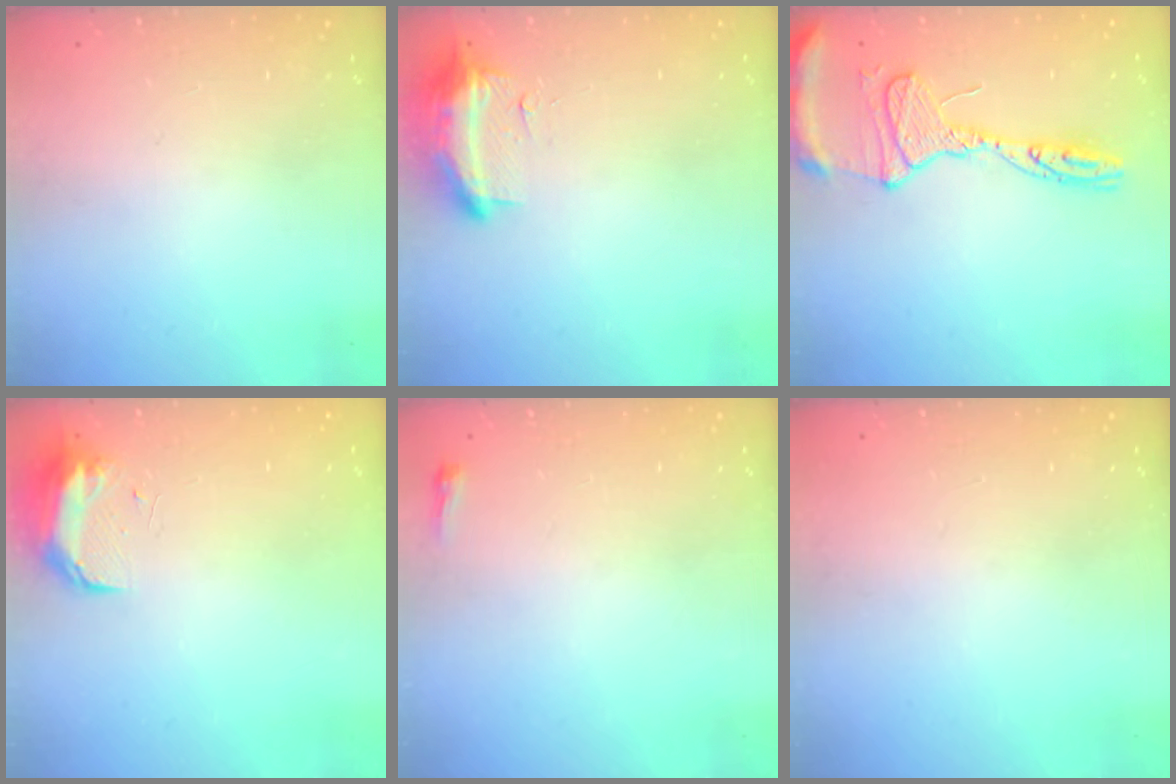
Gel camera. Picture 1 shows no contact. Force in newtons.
{"total": 19.3, "press": 12.1, "slide": 15.1}
{"total": 15.9, "press": 15.8, "slide": 1.6}
{"total": 8.9, "press": 8.8, "slide": 1.1}
{"total": 2.4, "press": 2.4, "slide": 0.6}
{"total": 1.0, "press": 0.0, "slide": 1.0}